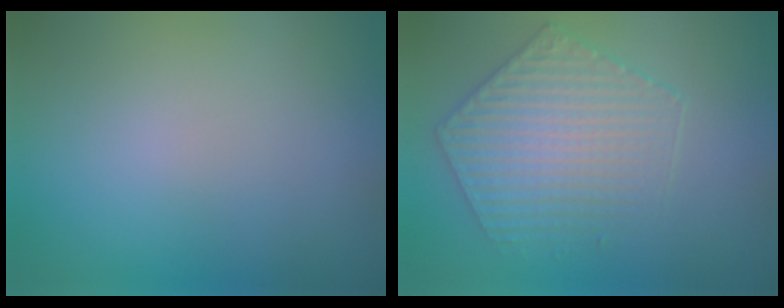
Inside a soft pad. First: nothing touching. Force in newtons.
{"total": 4.0, "press": 3.8, "slide": 1.4}